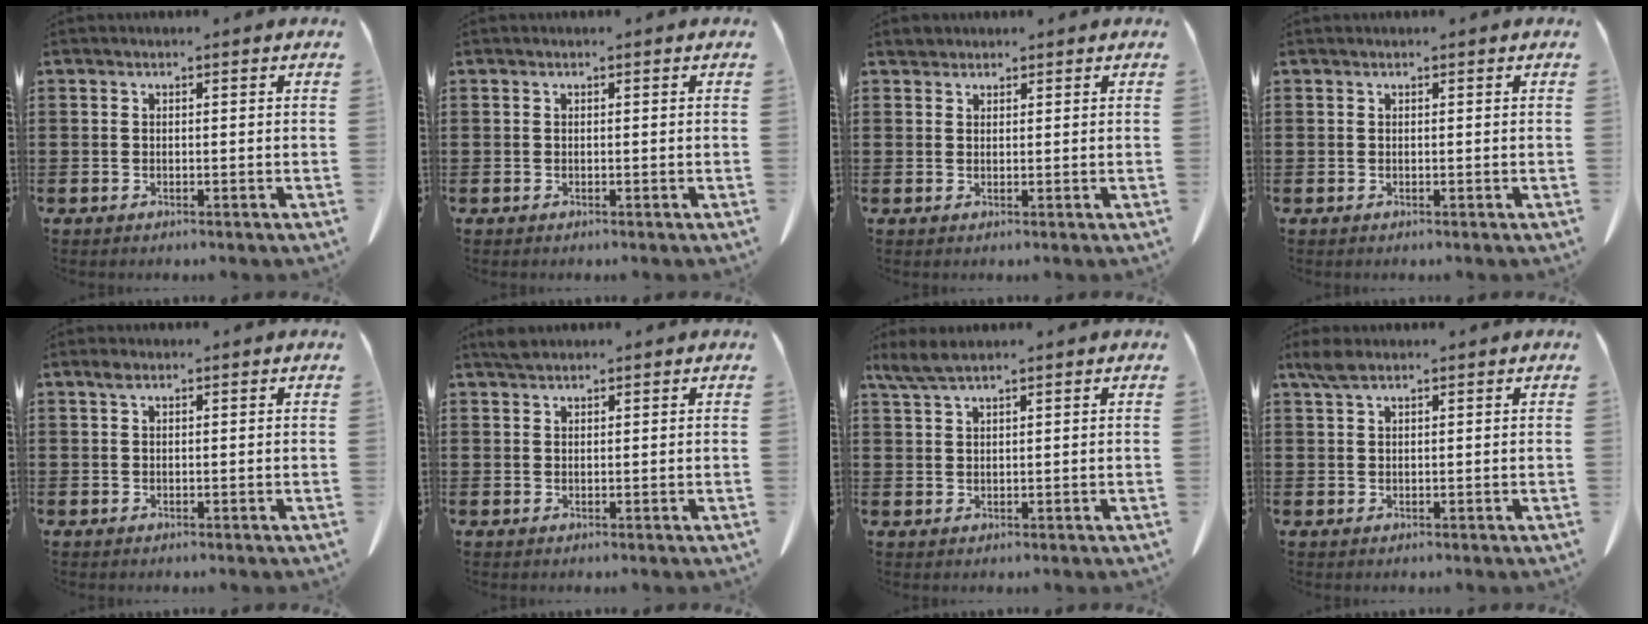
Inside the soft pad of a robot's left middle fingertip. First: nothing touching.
{"total": 0.0}
{"total": 1.5, "force": [1.4, 0.5, 0.0], "torque": [-0.006, 0.001, 0.030]}
{"total": 0.0}
{"total": 1.0, "force": [0.5, 0.4, 0.8], "torque": [-0.017, 0.002, 0.010]}
{"total": 1.4, "force": [1.3, 0.2, 0.4], "torque": [-0.012, -0.002, 0.026]}
{"total": 3.3, "force": [2.5, 0.4, 2.2], "torque": [-0.048, -0.001, 0.048]}
{"total": 2.6, "force": [1.7, 0.7, 1.8], "torque": [-0.041, 0.002, 0.032]}